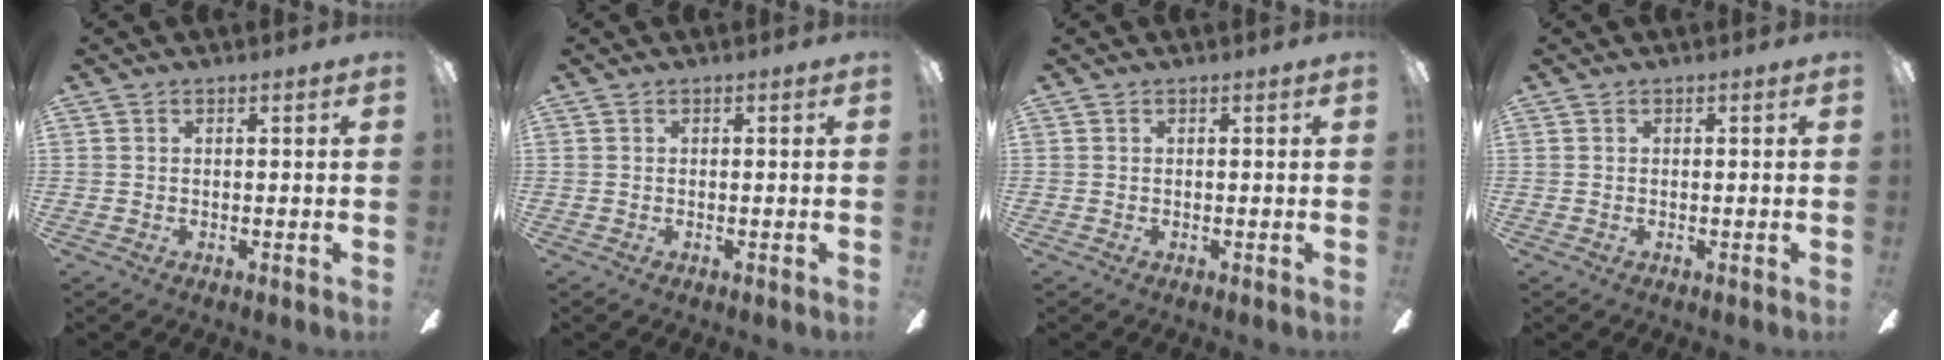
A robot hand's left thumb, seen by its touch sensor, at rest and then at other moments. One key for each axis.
{"total": 0.0}
{"total": 0.0}
{"total": 0.0}